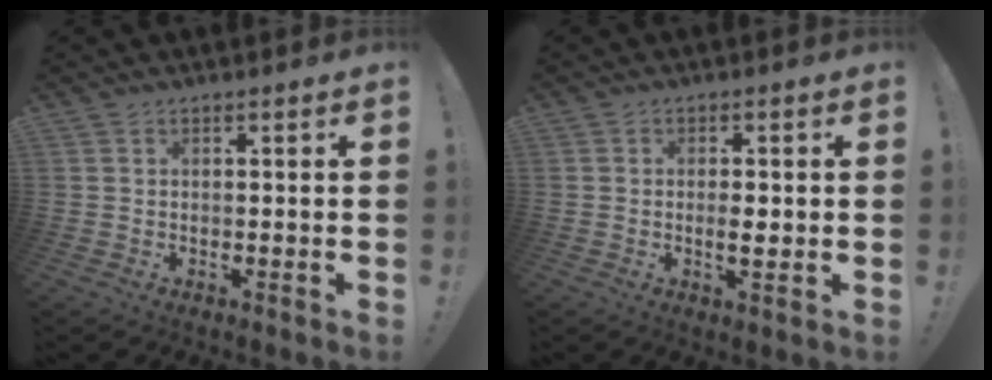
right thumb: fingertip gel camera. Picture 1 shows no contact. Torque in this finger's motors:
{"motor_torque": [-0.33, 0.13, 0.07, 0.21, 0.00]}